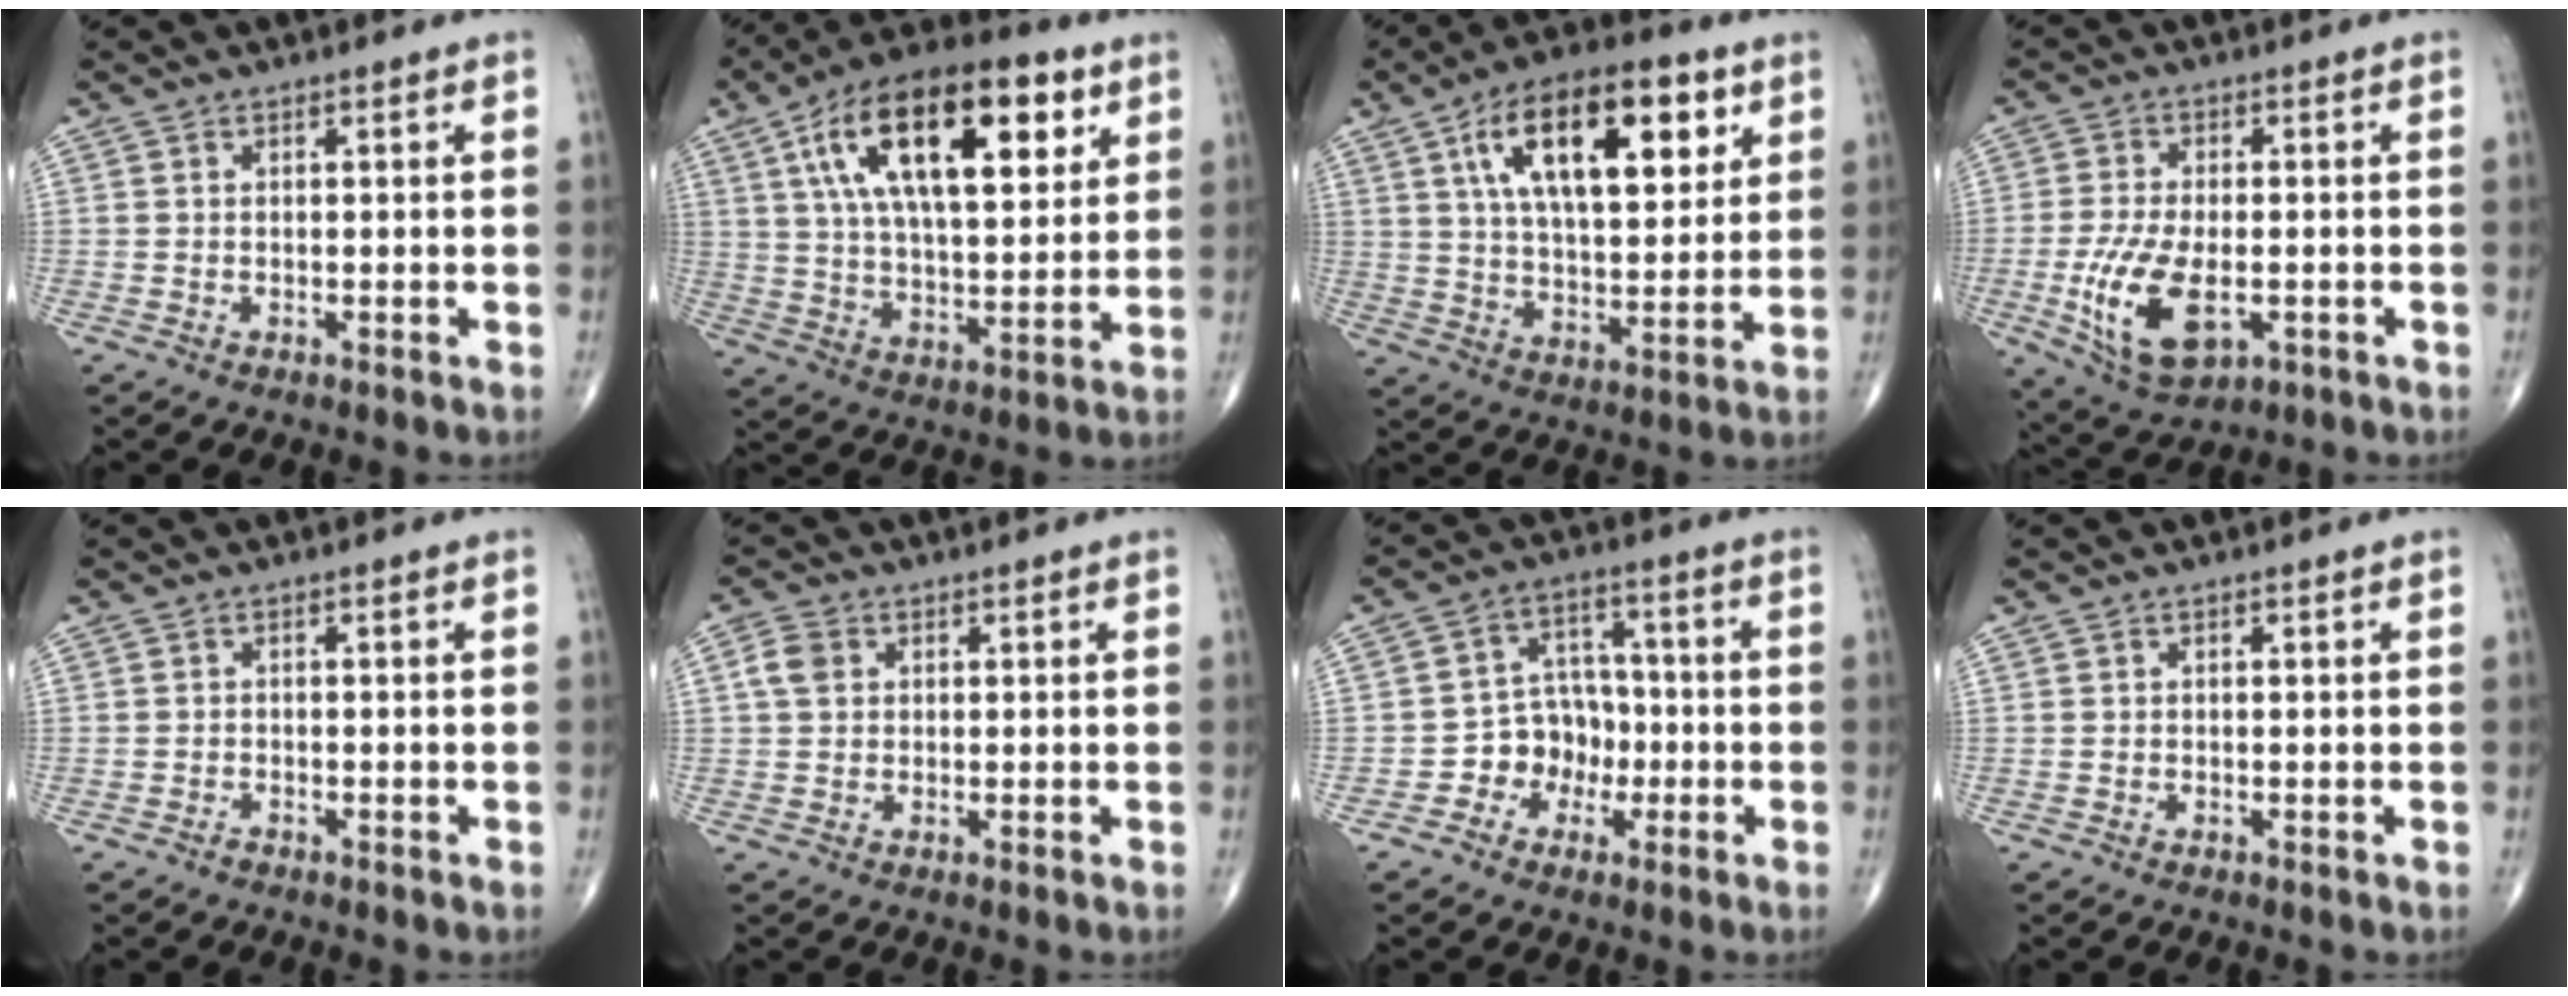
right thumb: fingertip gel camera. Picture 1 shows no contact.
{"total": 24.0, "force": [9.4, 10.6, 19.4], "torque": [-0.308, -0.010, 0.151]}
{"total": 20.4, "force": [8.1, 9.1, 16.4], "torque": [-0.237, -0.020, 0.131]}
{"total": 12.6, "force": [-3.1, 6.3, 10.4], "torque": [-0.203, -0.008, -0.044]}
{"total": 0.6, "force": [-0.5, 0.2, 0.1], "torque": [-0.001, 0.000, -0.013]}
{"total": 3.6, "force": [0.9, 2.8, 2.0], "torque": [-0.039, 0.007, 0.014]}
{"total": 7.8, "force": [-2.4, 6.6, 3.5], "torque": [-0.013, 0.036, -0.048]}
{"total": 0.0}